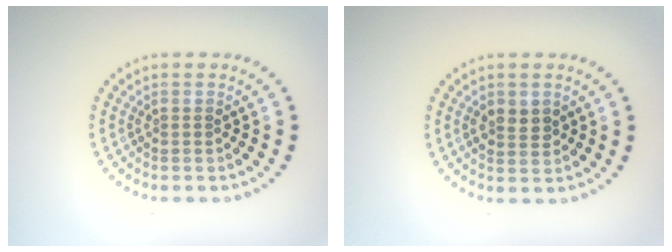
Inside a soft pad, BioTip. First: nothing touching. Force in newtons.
{"total": 2.0, "press": 2.0, "slide": 0.2}